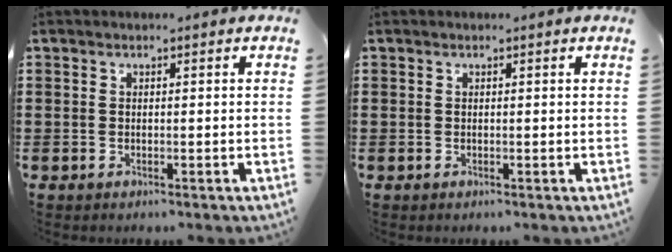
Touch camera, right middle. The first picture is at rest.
{"total": 0.0}